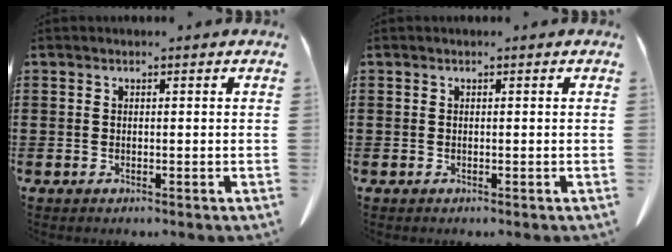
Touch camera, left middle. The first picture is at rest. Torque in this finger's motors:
{"motor_torque": [0.00, 0.00, 0.00, 0.00]}